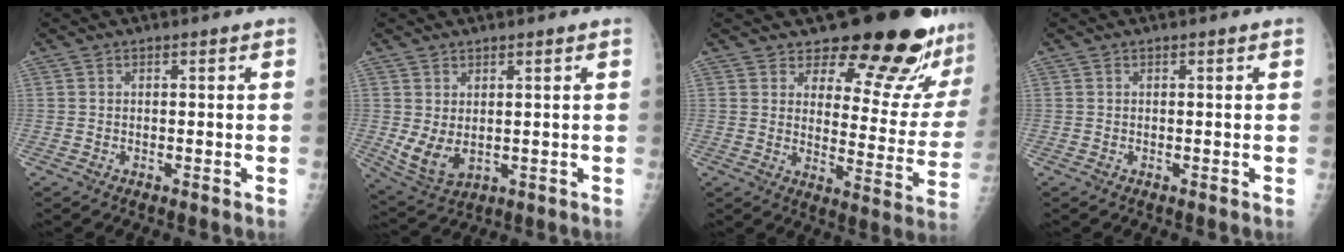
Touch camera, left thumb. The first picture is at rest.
{"total": 6.2, "force": [0.7, 3.7, 4.9], "torque": [-0.087, -0.013, 0.031]}
{"total": 19.9, "force": [16.6, 6.0, 9.2], "torque": [-0.073, -0.135, 0.203]}
{"total": 0.0}